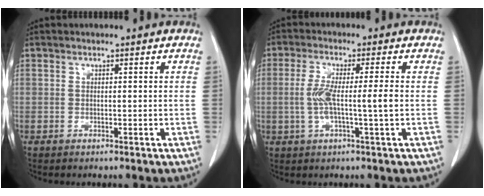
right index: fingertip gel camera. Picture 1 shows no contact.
{"total": 6.2, "force": [-0.6, -0.3, 6.2], "torque": [-0.125, 0.001, -0.011]}